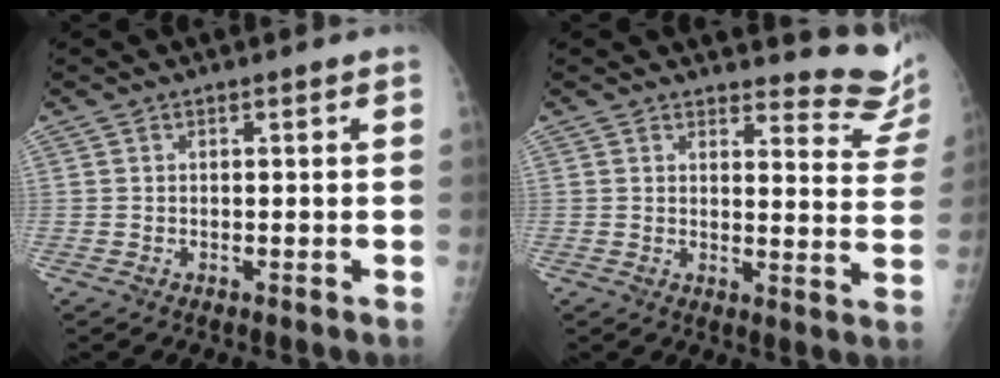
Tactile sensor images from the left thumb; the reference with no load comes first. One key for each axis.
{"total": 12.0, "fx": 11.7, "fy": 2.4, "fz": 1.2, "tx": 0.025, "ty": -0.130, "tz": 0.101}